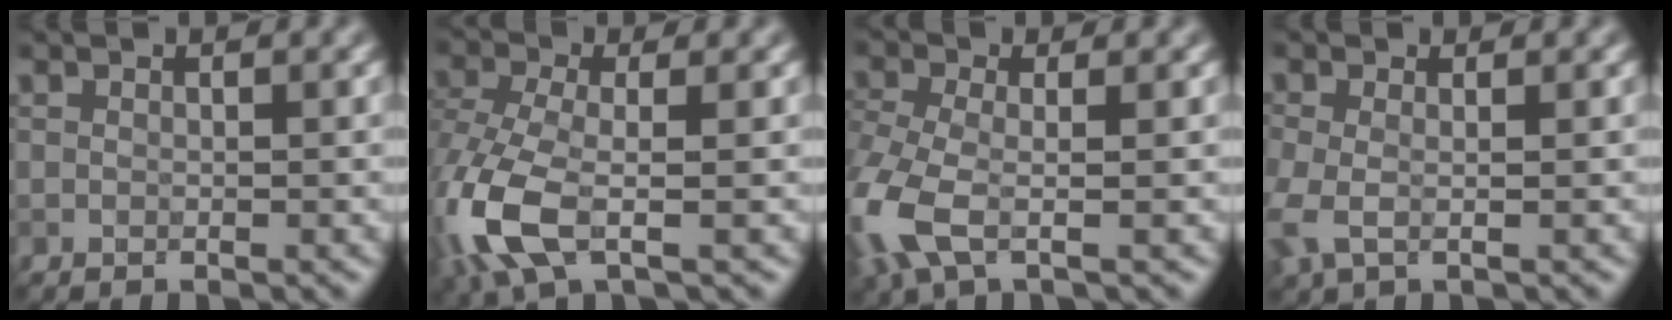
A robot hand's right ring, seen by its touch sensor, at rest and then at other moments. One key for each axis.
{"total": 6.2, "fx": -4.4, "fy": 1.5, "fz": 4.1, "tx": -0.154, "ty": -0.025, "tz": -0.058}
{"total": 5.2, "fx": -3.9, "fy": 1.3, "fz": 3.3, "tx": -0.131, "ty": -0.027, "tz": -0.045}
{"total": 1.8, "fx": -1.5, "fy": -0.1, "fz": 0.8, "tx": -0.053, "ty": -0.013, "tz": 0.002}